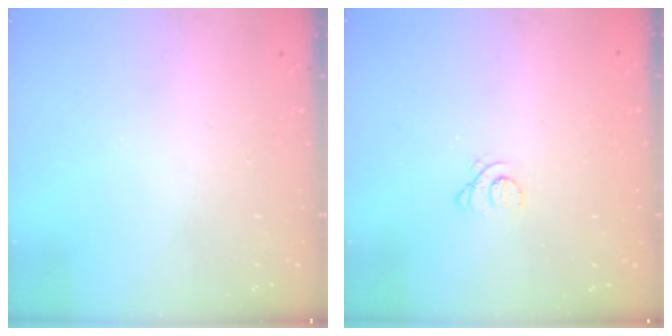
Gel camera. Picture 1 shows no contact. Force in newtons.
{"total": 1.2, "press": 1.2, "slide": 0.1}